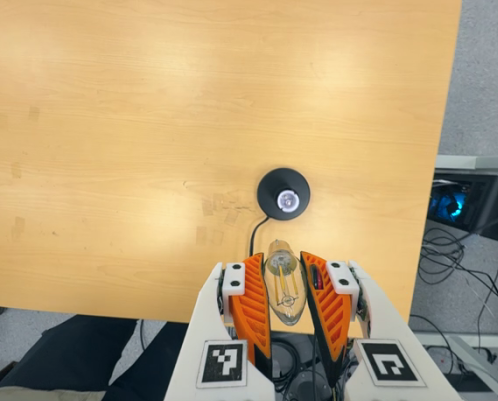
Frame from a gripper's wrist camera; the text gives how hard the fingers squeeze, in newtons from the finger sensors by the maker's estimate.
{"total": 18.4, "left": 19.8, "right": 17.1}